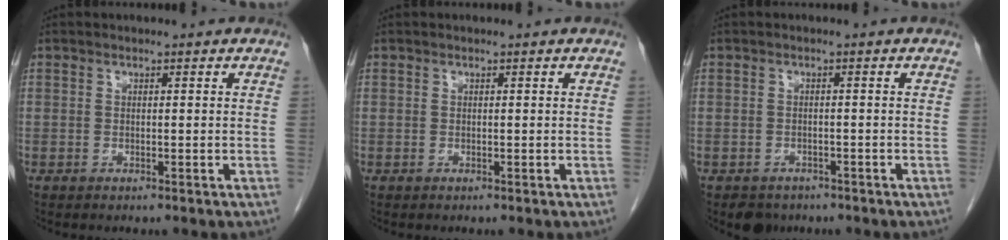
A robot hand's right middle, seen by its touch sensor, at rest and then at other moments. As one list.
[{"total": 0.0}, {"total": 3.2, "force": [-2.4, 2.1, 0.5], "torque": [-0.011, 0.003, -0.034]}]